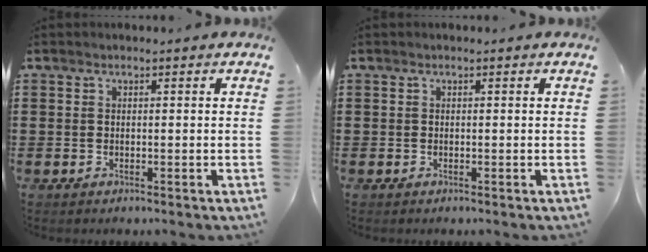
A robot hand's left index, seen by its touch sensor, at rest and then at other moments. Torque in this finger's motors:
{"motor_torque": [-0.02, -0.02, 0.00, 0.00]}